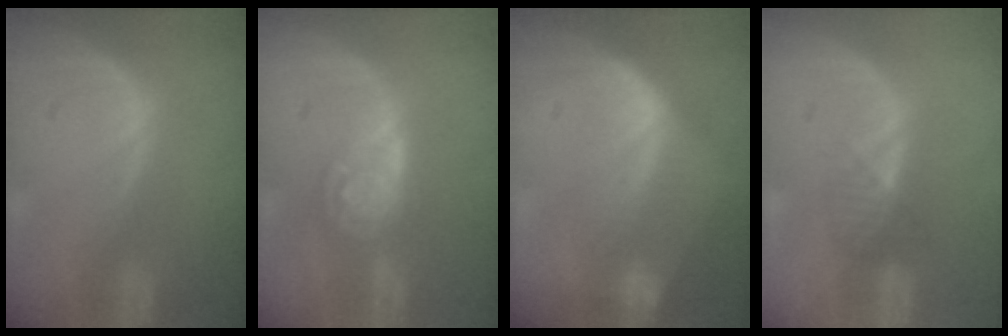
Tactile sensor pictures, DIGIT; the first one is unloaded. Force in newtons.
{"total": 6.5, "press": 6.5, "slide": 0.5}
{"total": 7.2, "press": 6.6, "slide": 2.9}
{"total": 2.3, "press": 2.1, "slide": 1.0}